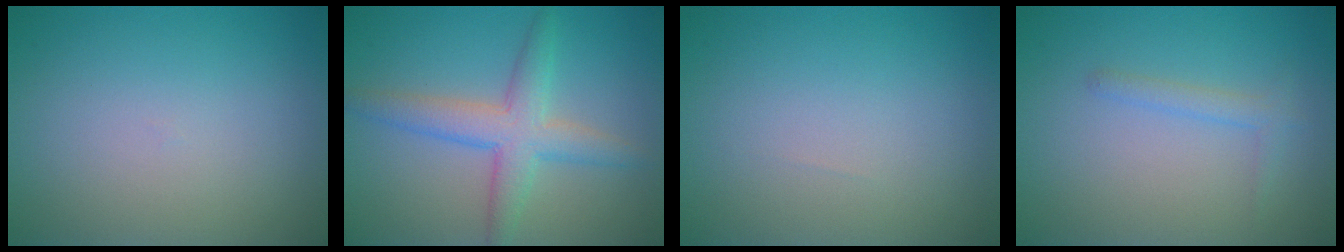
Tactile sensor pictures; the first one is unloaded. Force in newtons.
{"total": 4.4, "press": 4.4, "slide": 0.1}
{"total": 0.0}
{"total": 1.3, "press": 1.3, "slide": 0.0}